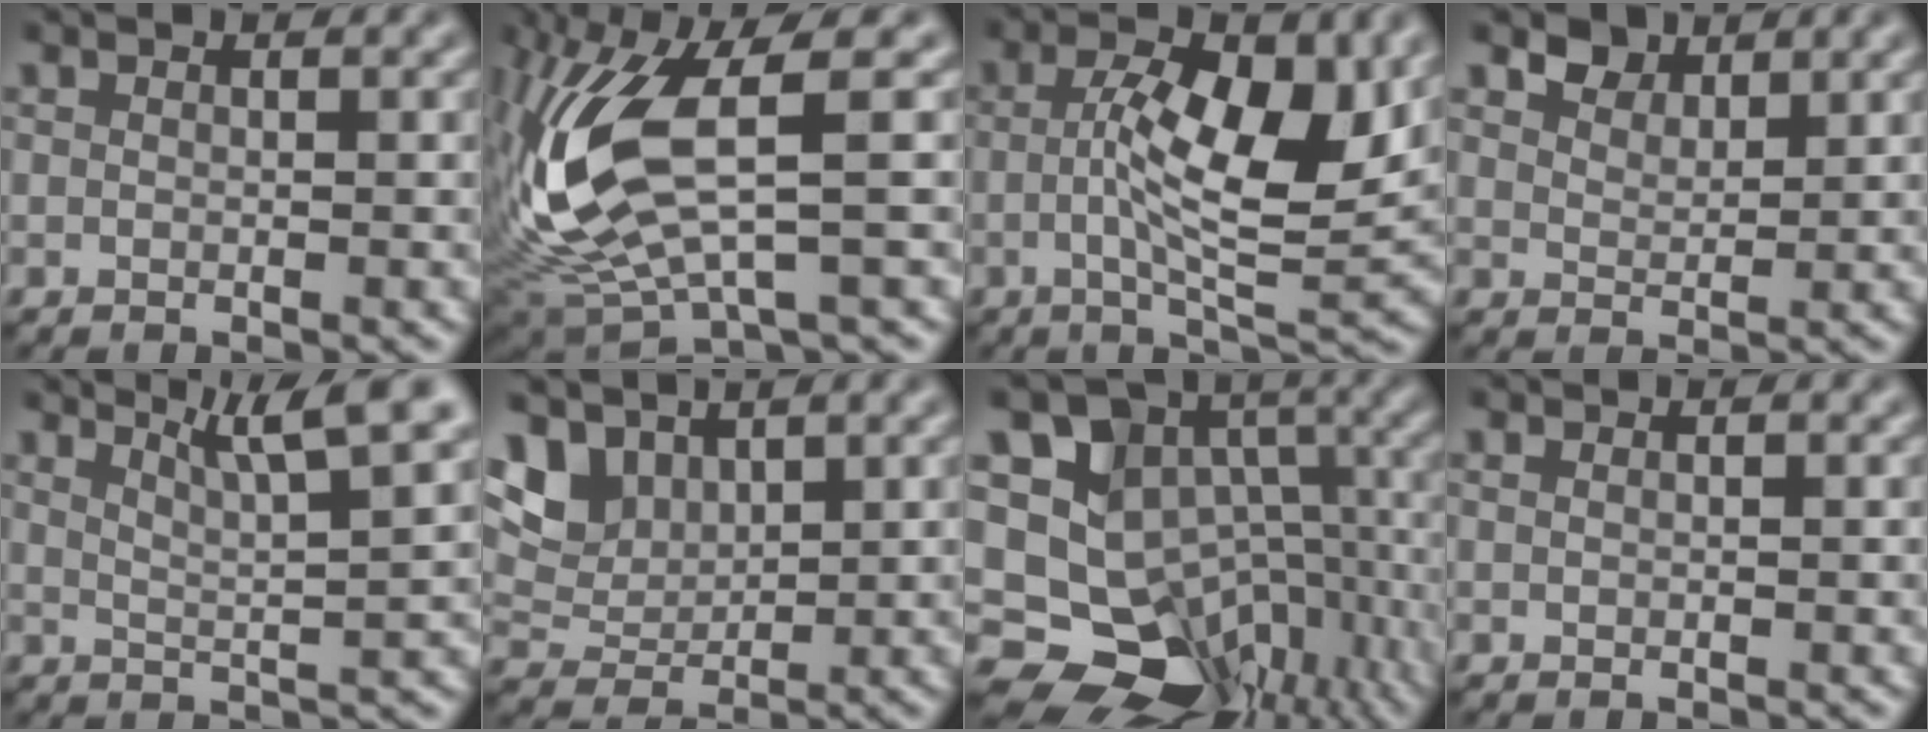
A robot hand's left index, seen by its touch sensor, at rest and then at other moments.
{"total": 10.3, "force": [1.2, 3.6, 9.6], "torque": [-0.222, -0.010, 0.025]}
{"total": 8.3, "force": [0.7, 2.8, 7.8], "torque": [-0.129, 0.001, 0.011]}
{"total": 2.6, "force": [2.2, 1.2, 0.7], "torque": [-0.020, -0.006, 0.043]}
{"total": 6.4, "force": [4.6, 1.2, 4.3], "torque": [-0.054, 0.022, 0.047]}
{"total": 4.8, "force": [2.9, 2.9, 2.3], "torque": [-0.057, -0.003, 0.062]}
{"total": 12.4, "force": [-4.0, 10.4, 5.6], "torque": [-0.104, 0.009, -0.052]}
{"total": 0.0}